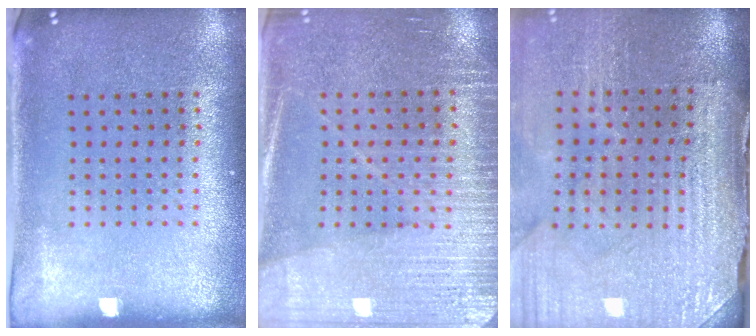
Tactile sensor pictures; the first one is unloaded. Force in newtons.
{"total": 3.2, "press": 3.0, "slide": 1.0}
{"total": 3.8, "press": 3.5, "slide": 1.4}